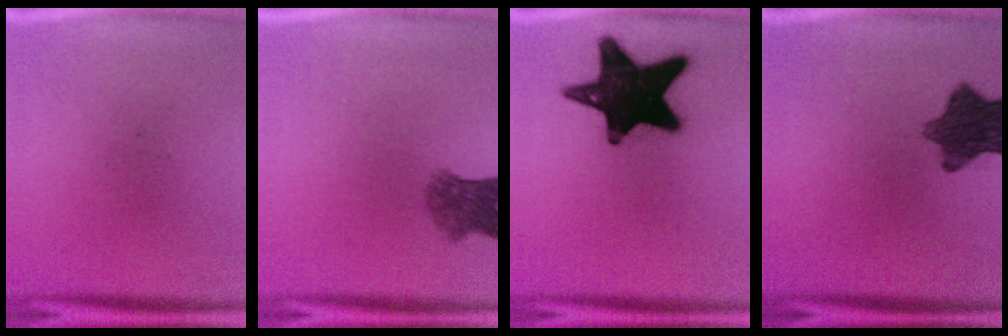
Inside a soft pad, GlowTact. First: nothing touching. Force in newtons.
{"total": 5.2}
{"total": 19.4}
{"total": 9.9}